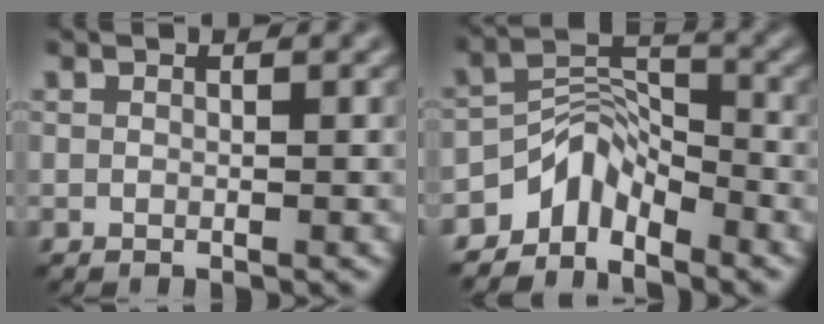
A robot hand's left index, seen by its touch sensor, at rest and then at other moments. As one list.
[{"total": 3.8, "force": [-3.2, 1.8, 1.2], "torque": [-0.009, 0.009, -0.066]}]